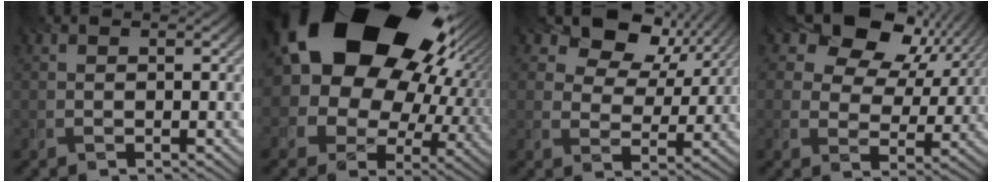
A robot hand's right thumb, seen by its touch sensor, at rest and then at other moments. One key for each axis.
{"total": 24.9, "fx": 10.7, "fy": 17.7, "fz": 13.9, "tx": -0.277, "ty": 0.039, "tz": 0.182}
{"total": 10.9, "fx": 7.0, "fy": 6.7, "fz": 5.1, "tx": -0.103, "ty": 0.011, "tz": 0.103}
{"total": 13.2, "fx": 7.5, "fy": 8.5, "fz": 6.7, "tx": -0.129, "ty": 0.025, "tz": 0.116}